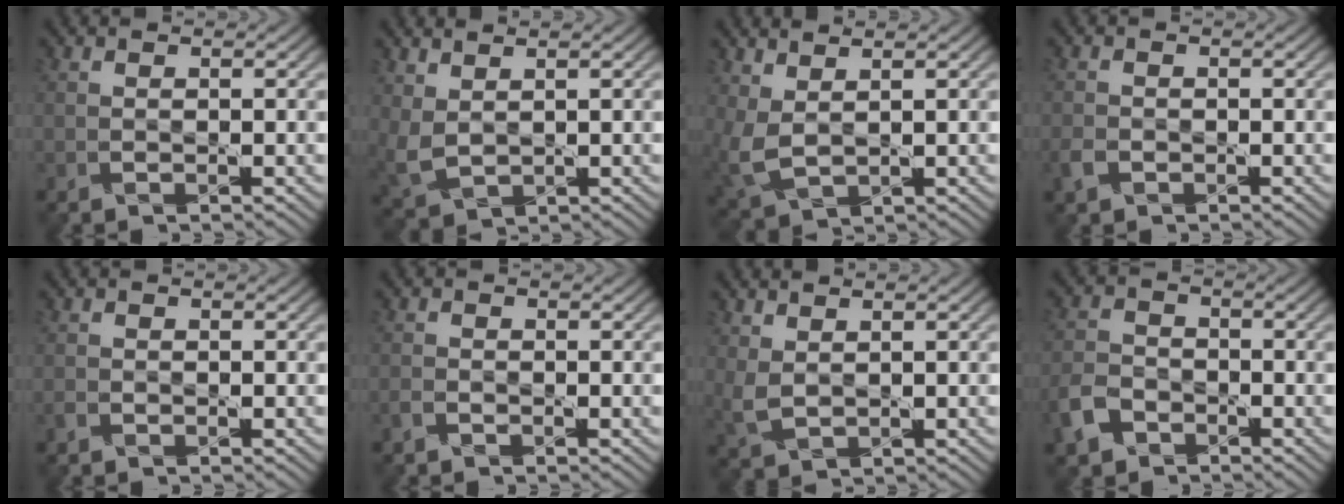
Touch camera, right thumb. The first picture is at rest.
{"total": 4.5, "force": [1.6, 2.9, 3.0], "torque": [-0.096, -0.009, 0.043]}
{"total": 5.3, "force": [1.4, 3.1, 4.1], "torque": [-0.121, -0.006, 0.036]}
{"total": 2.1, "force": [-1.1, 1.5, 0.9], "torque": [-0.030, -0.004, -0.028]}
{"total": 0.9, "force": [-0.6, 0.5, 0.3], "torque": [-0.012, 0.000, -0.015]}
{"total": 1.2, "force": [-1.0, 0.6, 0.4], "torque": [-0.015, 0.001, -0.024]}
{"total": 3.2, "force": [1.1, 2.0, 2.3], "torque": [-0.068, -0.001, 0.025]}
{"total": 5.1, "force": [-3.2, 3.3, 2.1], "torque": [-0.062, -0.002, -0.075]}